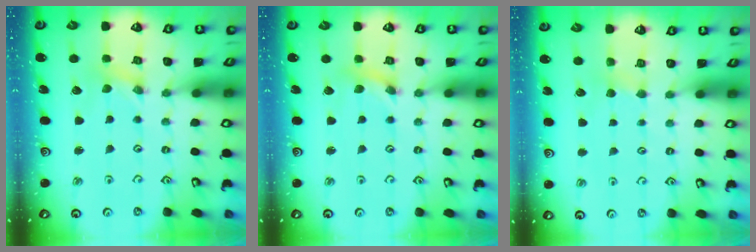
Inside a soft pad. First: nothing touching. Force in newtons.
{"total": 1.7, "press": 1.7, "slide": 0.2}
{"total": 3.0, "press": 2.9, "slide": 0.5}